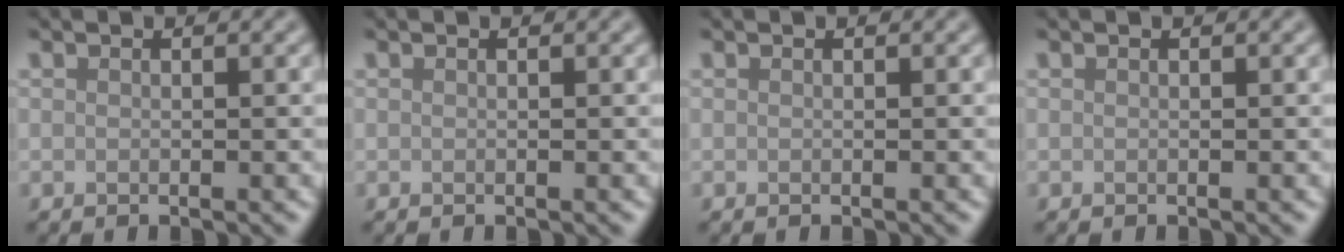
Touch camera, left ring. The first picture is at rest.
{"total": 0.0}
{"total": 0.0}
{"total": 0.0}